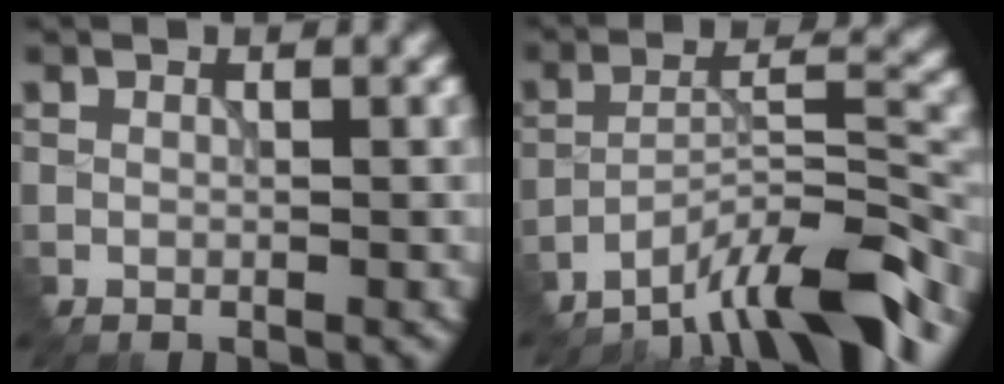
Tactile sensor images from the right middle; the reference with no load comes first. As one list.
[{"total": 9.6, "force": [-7.7, 1.1, 5.5], "torque": [-0.081, 0.015, -0.132]}]